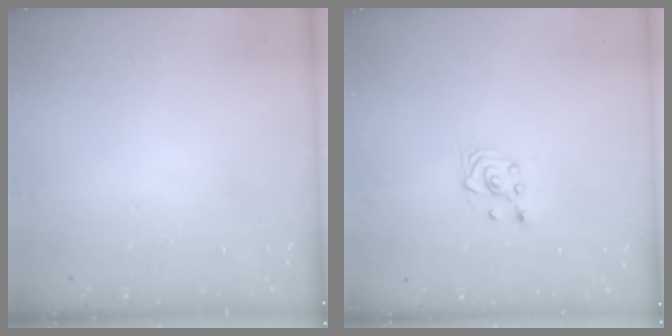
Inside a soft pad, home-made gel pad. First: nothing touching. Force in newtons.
{"total": 3.6, "press": 3.4, "slide": 1.4}